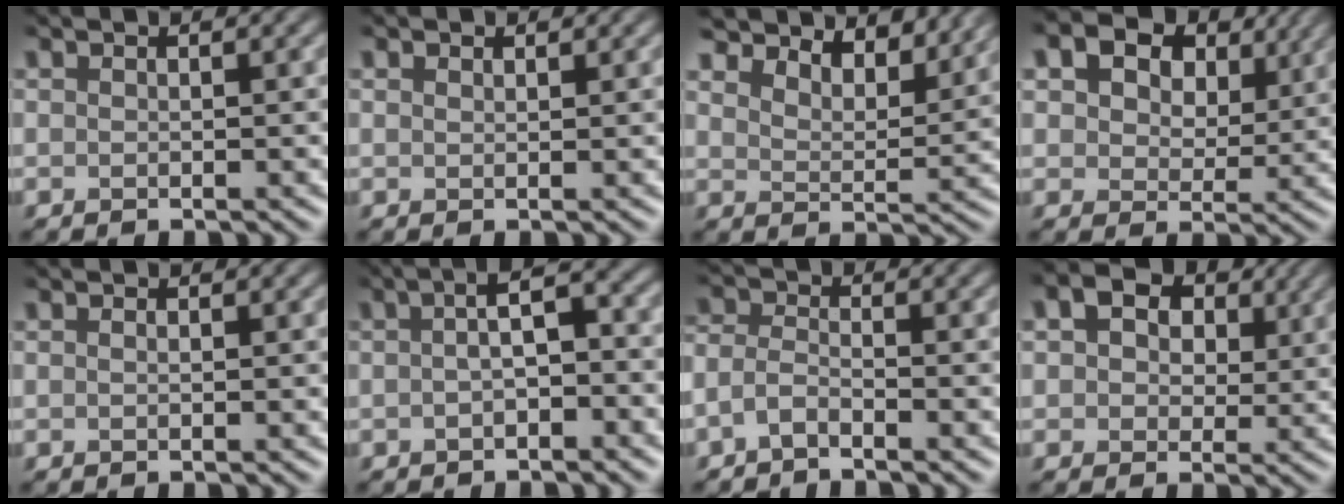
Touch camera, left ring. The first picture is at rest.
{"total": 0.7, "force": [0.6, 0.3, 0.2], "torque": [-0.004, -0.001, 0.010]}
{"total": 6.7, "force": [6.2, 1.7, 1.9], "torque": [-0.048, 0.001, 0.082]}
{"total": 10.5, "force": [5.6, 6.4, 6.2], "torque": [-0.098, 0.012, 0.077]}
{"total": 0.0}
{"total": 3.4, "force": [-0.3, 0.9, 3.2], "torque": [-0.052, 0.012, -0.010]}
{"total": 1.8, "force": [-1.3, 0.6, 1.0], "torque": [-0.022, 0.006, -0.035]}
{"total": 6.3, "force": [2.6, 4.3, 3.8], "torque": [-0.061, 0.012, 0.021]}